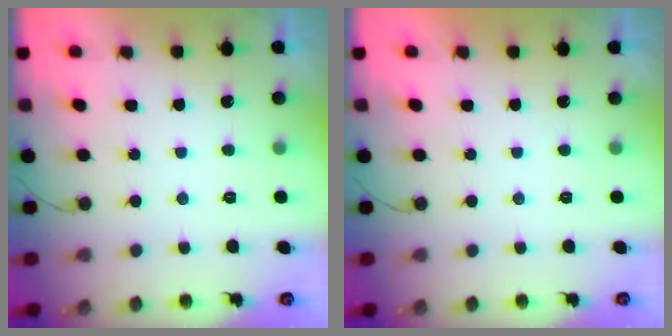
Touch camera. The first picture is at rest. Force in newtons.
{"total": 1.8, "press": 1.8, "slide": 0.0}